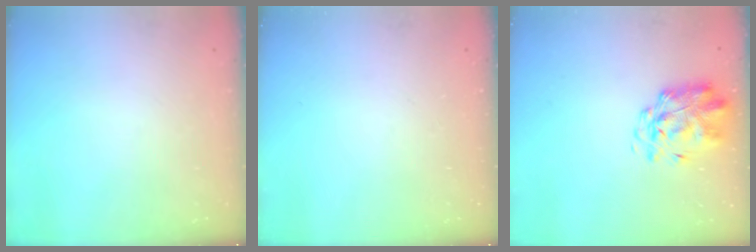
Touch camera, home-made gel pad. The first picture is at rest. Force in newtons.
{"total": 0.0}
{"total": 3.0, "press": 2.9, "slide": 0.8}